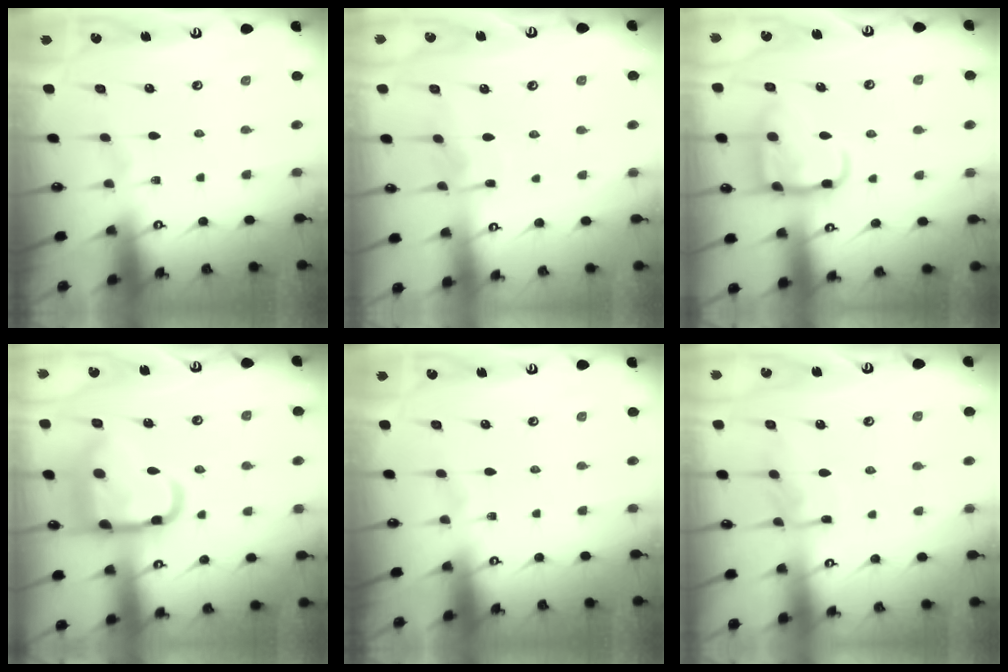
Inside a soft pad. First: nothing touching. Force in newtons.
{"total": 5.6, "press": 5.6, "slide": 0.3}
{"total": 14.1, "press": 14.1, "slide": 1.3}
{"total": 18.9, "press": 18.8, "slide": 1.8}
{"total": 0.0}
{"total": 7.1, "press": 7.1, "slide": 0.5}